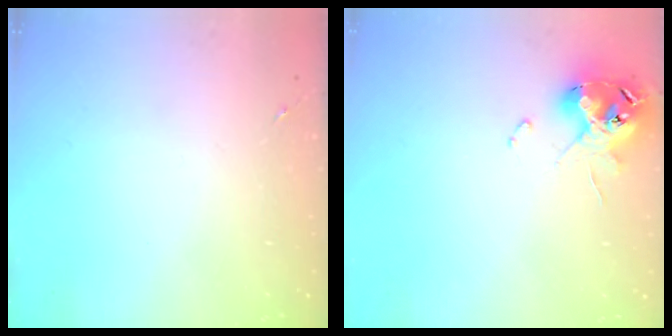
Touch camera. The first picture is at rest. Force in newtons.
{"total": 12.6, "press": 12.5, "slide": 1.7}